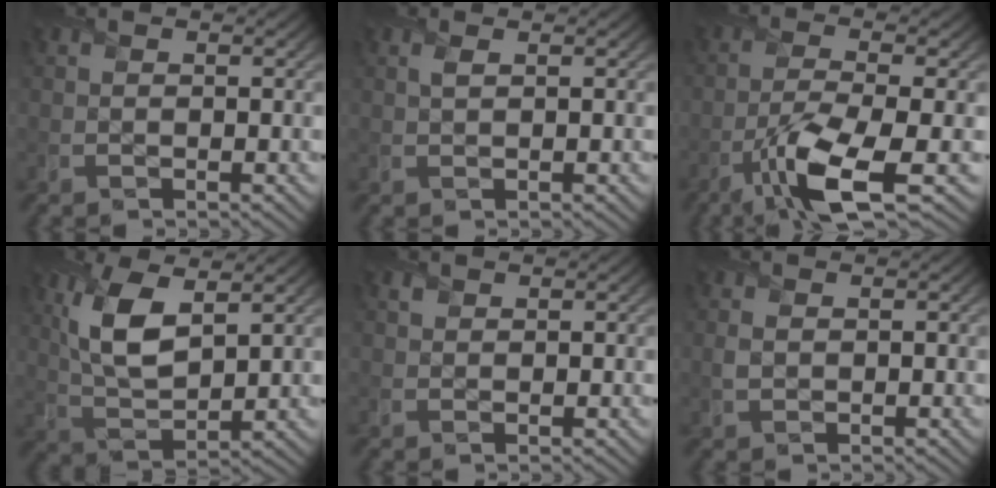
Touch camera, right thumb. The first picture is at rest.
{"total": 1.0, "force": [0.6, 0.2, 0.8], "torque": [-0.019, 0.002, 0.010]}
{"total": 9.0, "force": [-4.5, 2.1, 7.5], "torque": [-0.144, -0.006, -0.096]}
{"total": 9.2, "force": [3.5, 4.2, 7.4], "torque": [-0.168, 0.002, 0.067]}
{"total": 0.9, "force": [0.5, 0.7, -0.2], "torque": [0.002, -0.003, 0.012]}
{"total": 1.5, "force": [0.2, 1.0, 1.0], "torque": [-0.030, -0.001, 0.002]}